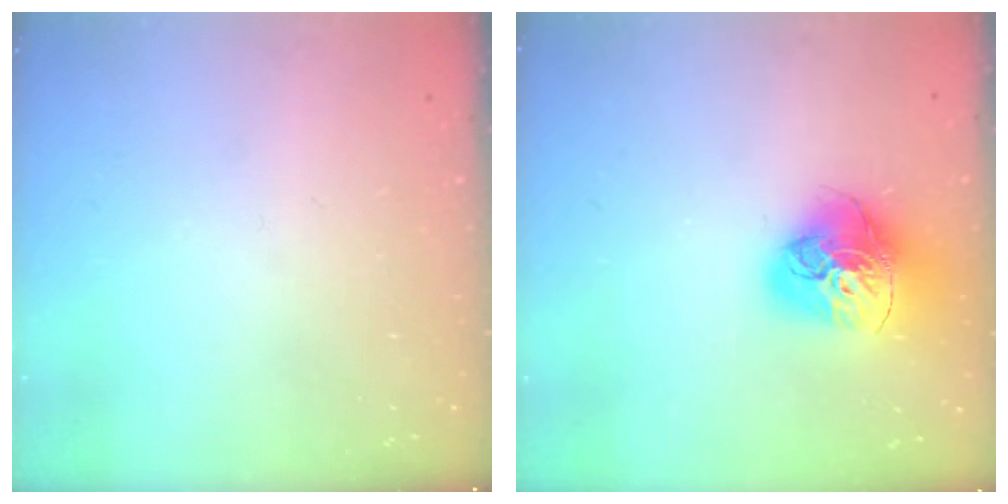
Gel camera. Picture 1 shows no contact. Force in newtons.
{"total": 17.4, "press": 17.3, "slide": 1.8}